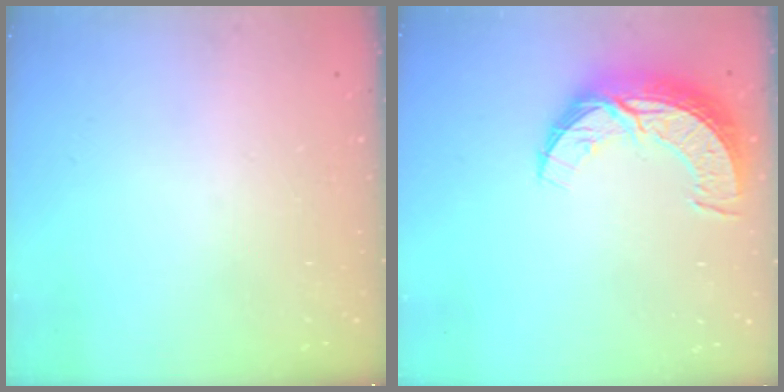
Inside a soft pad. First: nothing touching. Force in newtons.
{"total": 9.7, "press": 9.7, "slide": 0.7}